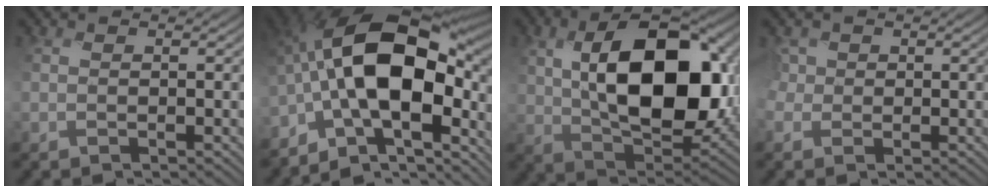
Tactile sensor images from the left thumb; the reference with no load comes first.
{"total": 18.2, "force": [-3.2, 9.7, 15.1], "torque": [-0.266, 0.017, -0.071]}
{"total": 16.8, "force": [2.3, 9.7, 13.5], "torque": [-0.237, 0.001, 0.047]}
{"total": 2.4, "force": [0.3, 2.2, 0.8], "torque": [-0.032, 0.003, 0.002]}